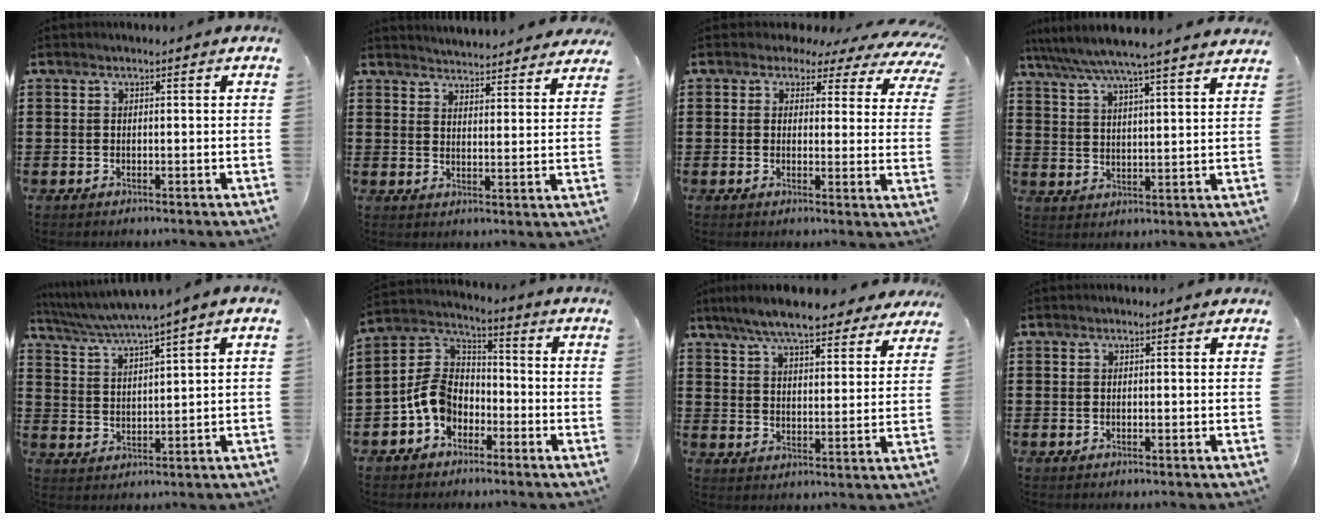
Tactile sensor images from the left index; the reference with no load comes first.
{"total": 4.0, "force": [4.0, -0.2, -0.1], "torque": [-0.007, -0.029, 0.068]}
{"total": 3.1, "force": [2.2, 1.8, 1.1], "torque": [-0.029, -0.014, 0.033]}
{"total": 6.0, "force": [5.4, -0.4, 2.4], "torque": [-0.070, -0.033, 0.091]}
{"total": 3.8, "force": [3.1, -0.6, 2.1], "torque": [-0.052, -0.019, 0.049]}
{"total": 7.8, "force": [-3.1, 5.7, 4.3], "torque": [-0.133, 0.002, -0.073]}
{"total": 8.2, "force": [7.3, 0.9, 3.5], "torque": [-0.093, -0.020, 0.133]}
{"total": 0.0}